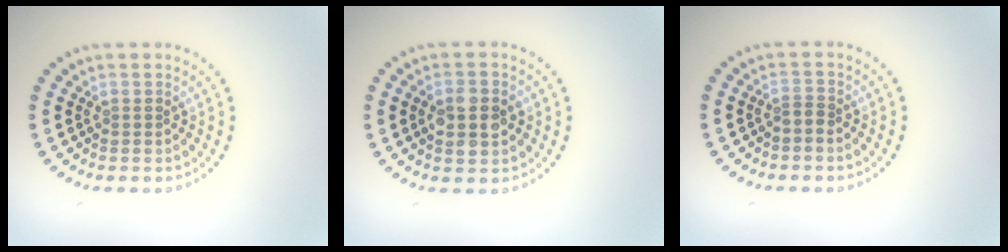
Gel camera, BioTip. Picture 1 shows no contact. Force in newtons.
{"total": 4.0, "press": 4.0, "slide": 0.1}
{"total": 0.7, "press": 0.5, "slide": 0.6}